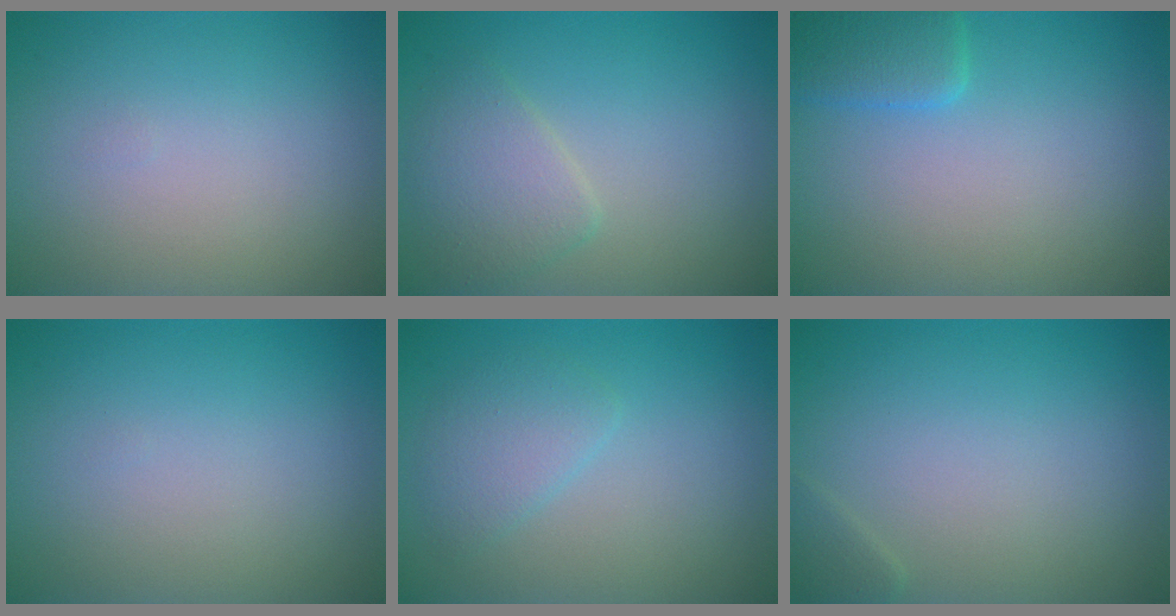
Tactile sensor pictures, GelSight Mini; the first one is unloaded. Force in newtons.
{"total": 2.9, "press": 2.9, "slide": 0.1}
{"total": 2.6, "press": 2.6, "slide": 0.2}
{"total": 0.0}
{"total": 2.2, "press": 2.1, "slide": 0.1}
{"total": 0.8, "press": 0.8, "slide": 0.1}